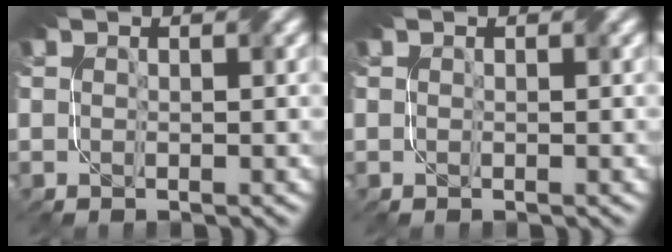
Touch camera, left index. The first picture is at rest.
{"total": 0.0}